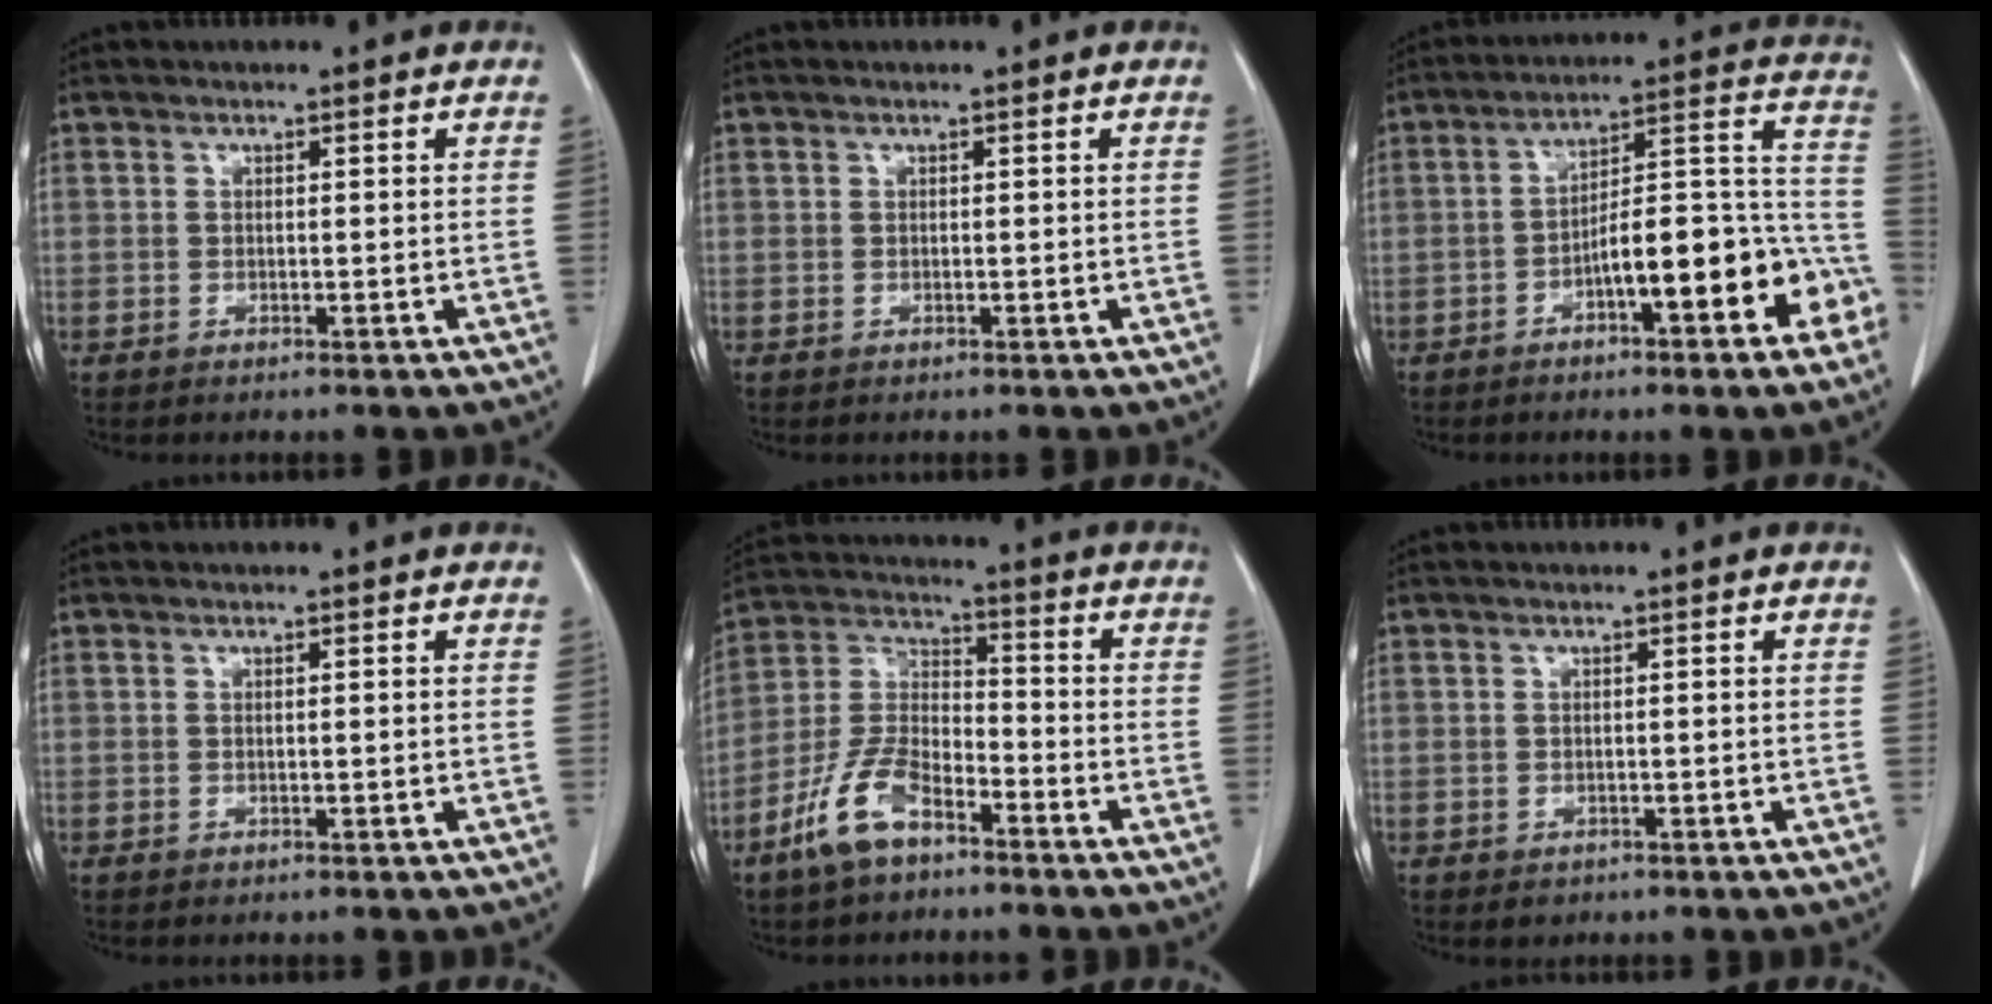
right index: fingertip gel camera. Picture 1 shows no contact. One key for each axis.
{"total": 0.0}
{"total": 15.5, "fx": -6.5, "fy": 3.6, "fz": 13.6, "tx": -0.179, "ty": 0.046, "tz": -0.089}
{"total": 0.0}
{"total": 10.2, "fx": -6.5, "fy": 4.3, "fz": 6.5, "tx": -0.152, "ty": 0.004, "tz": -0.130}
{"total": 1.1, "fx": -0.5, "fy": 0.9, "fz": 0.3, "tx": -0.003, "ty": 0.002, "tz": -0.002}